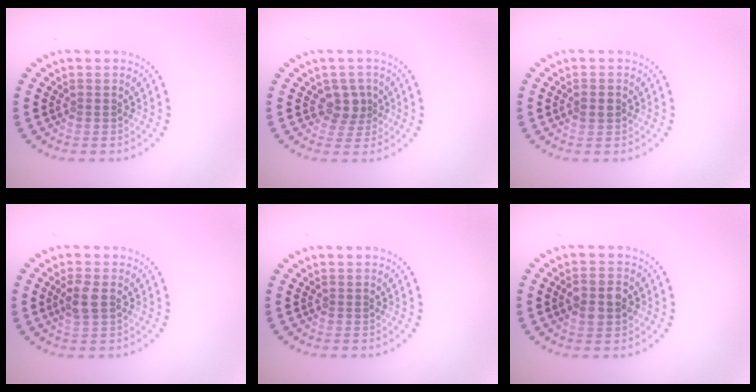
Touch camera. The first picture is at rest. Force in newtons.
{"total": 2.2, "press": 1.8, "slide": 1.2}
{"total": 1.3, "press": 1.3, "slide": 0.0}
{"total": 2.1, "press": 2.0, "slide": 0.5}
{"total": 0.0}
{"total": 3.6, "press": 3.6, "slide": 0.1}